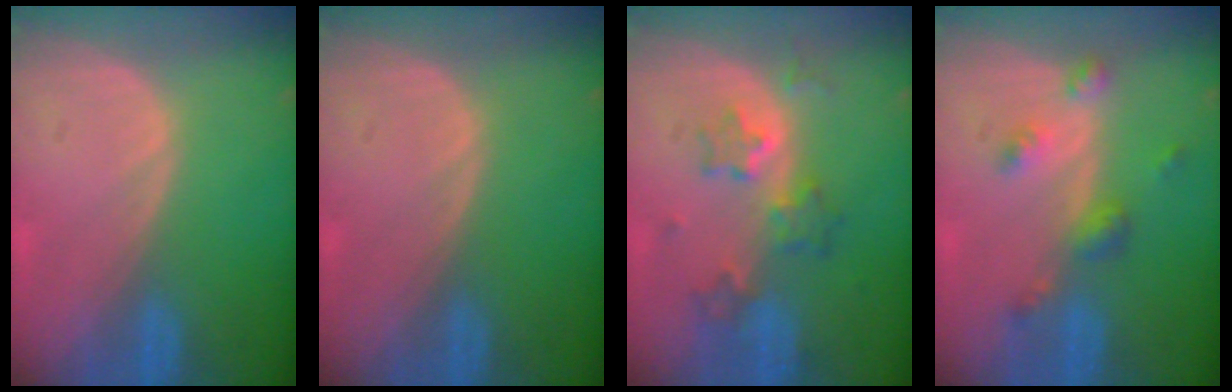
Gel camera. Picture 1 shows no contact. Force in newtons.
{"total": 0.0}
{"total": 6.4, "press": 5.9, "slide": 2.7}
{"total": 4.7, "press": 4.2, "slide": 2.2}